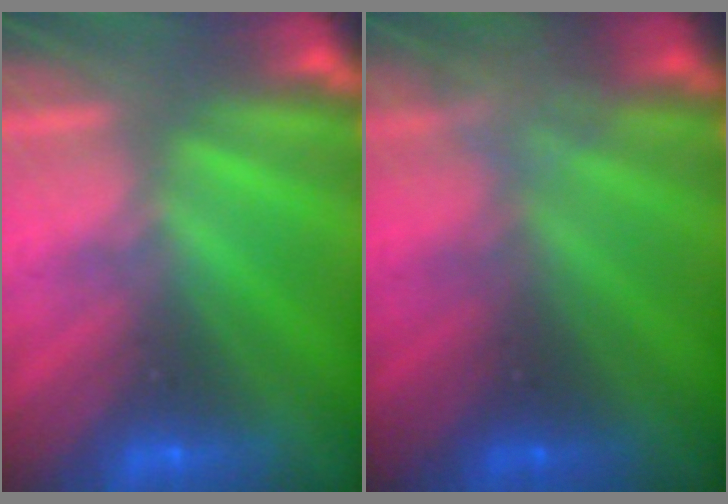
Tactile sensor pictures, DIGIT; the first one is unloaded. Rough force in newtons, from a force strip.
{"total": 2.3}